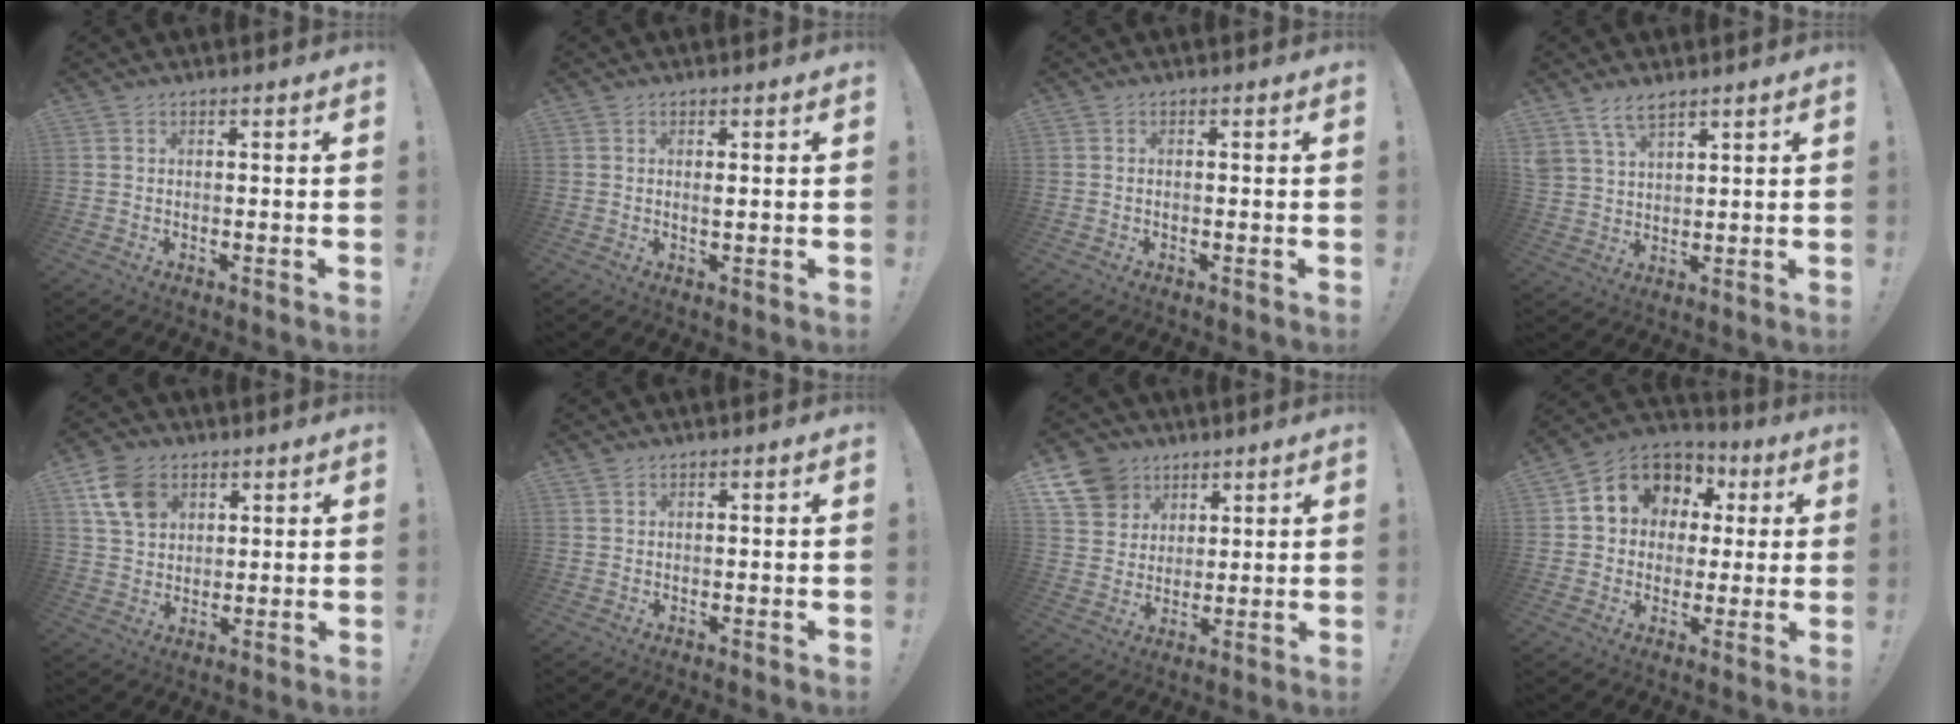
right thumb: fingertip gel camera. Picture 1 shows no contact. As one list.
[{"total": 0.9, "force": [0.3, 0.0, 0.9], "torque": [-0.003, -0.006, 0.002]}, {"total": 0.6, "force": [-0.4, 0.1, 0.3], "torque": [-0.009, 0.001, -0.008]}, {"total": 6.8, "force": [4.9, 3.0, 3.5], "torque": [-0.068, -0.019, 0.095]}, {"total": 11.0, "force": [5.1, 7.9, 5.6], "torque": [-0.102, -0.011, 0.101]}, {"total": 0.7, "force": [0.5, 0.4, 0.1], "torque": [0.006, -0.003, 0.009]}, {"total": 11.7, "force": [6.7, 9.1, 3.0], "torque": [-0.047, -0.043, 0.135]}, {"total": 11.2, "force": [3.4, 9.7, 4.5], "torque": [-0.062, -0.018, 0.068]}]